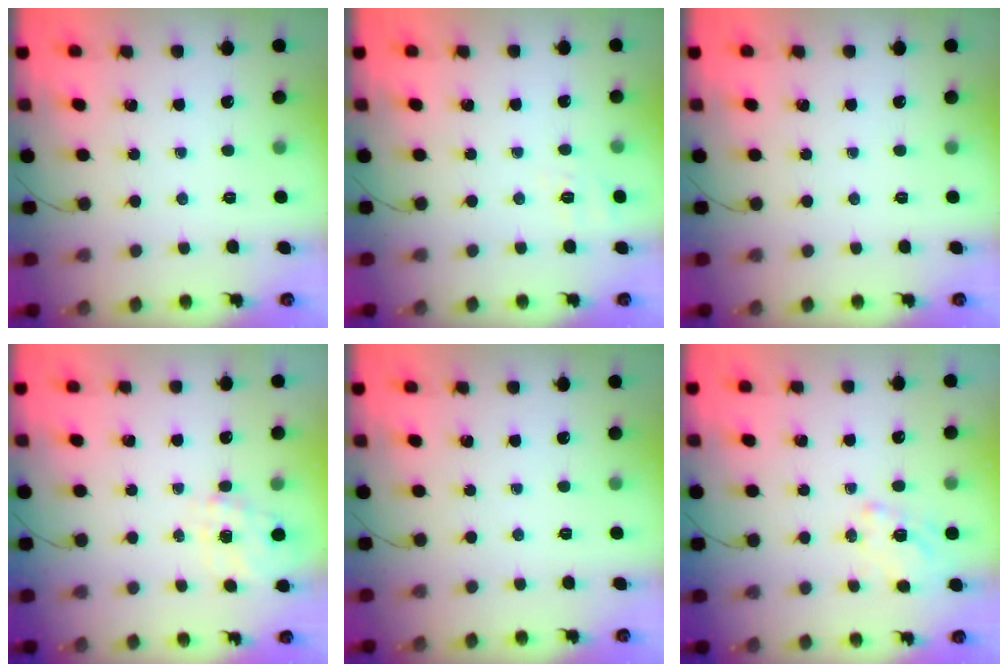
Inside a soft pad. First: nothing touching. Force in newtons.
{"total": 5.1, "press": 4.6, "slide": 2.2}
{"total": 0.0}
{"total": 7.0, "press": 7.0, "slide": 0.9}
{"total": 0.0}
{"total": 1.2, "press": 0.2, "slide": 1.2}